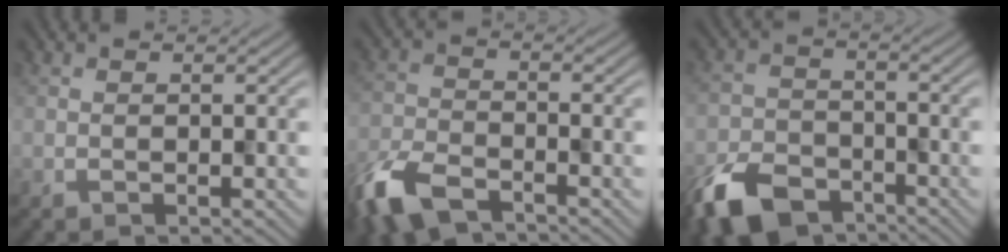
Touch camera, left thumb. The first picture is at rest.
{"total": 8.1, "force": [-7.2, 2.4, 2.8], "torque": [-0.071, -0.019, -0.121]}
{"total": 8.5, "force": [-7.5, 3.3, 2.1], "torque": [-0.047, -0.016, -0.120]}